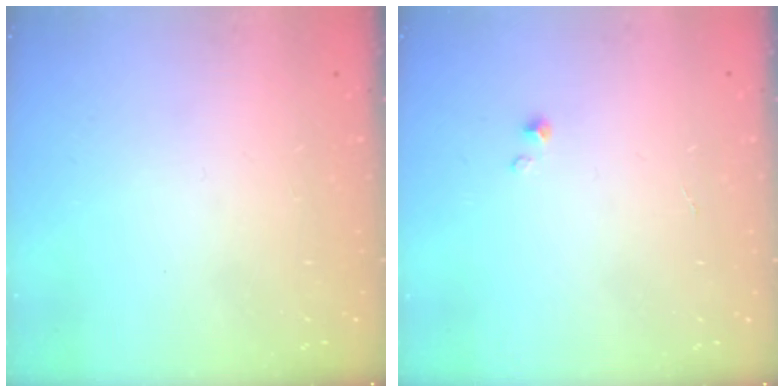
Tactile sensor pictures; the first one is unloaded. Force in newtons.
{"total": 0.0}